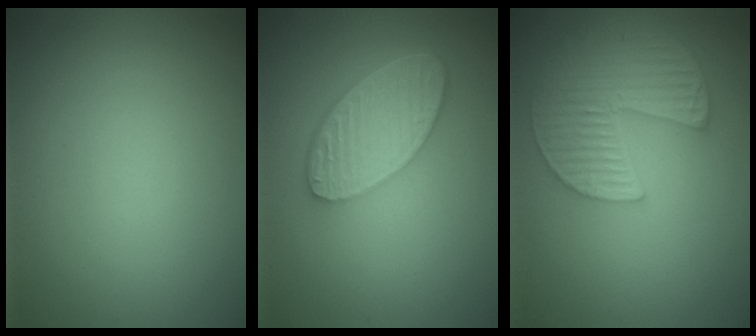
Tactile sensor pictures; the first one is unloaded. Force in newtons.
{"total": 5.9, "press": 4.5, "slide": 3.8}
{"total": 5.2, "press": 4.2, "slide": 3.2}